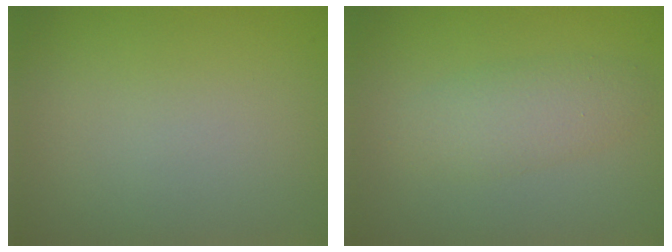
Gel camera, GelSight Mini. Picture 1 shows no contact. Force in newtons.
{"total": 2.7, "press": 2.7, "slide": 0.0}